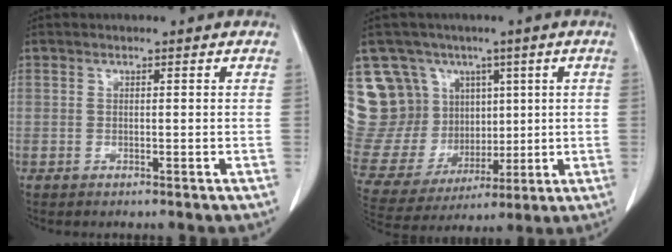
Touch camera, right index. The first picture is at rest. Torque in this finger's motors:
{"motor_torque": [-0.35, 0.69, -0.03, 0.00]}